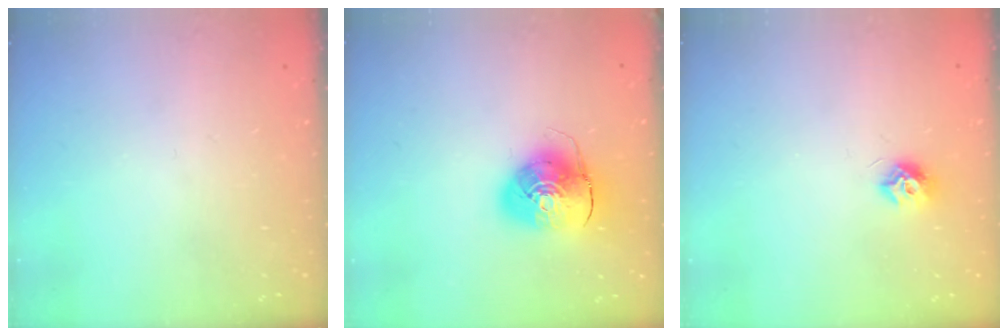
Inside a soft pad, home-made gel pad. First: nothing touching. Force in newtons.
{"total": 10.8, "press": 10.6, "slide": 1.8}
{"total": 7.3, "press": 7.3, "slide": 0.3}